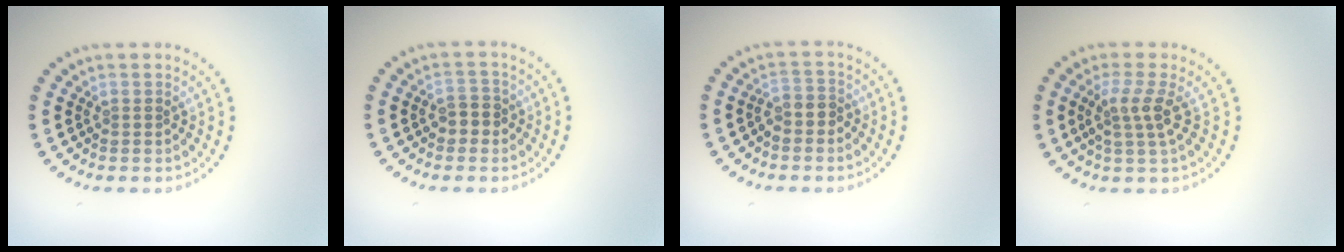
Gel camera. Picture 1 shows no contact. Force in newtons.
{"total": 1.9, "press": 1.9, "slide": 0.5}
{"total": 1.8, "press": 1.6, "slide": 0.9}
{"total": 2.8, "press": 2.1, "slide": 1.8}